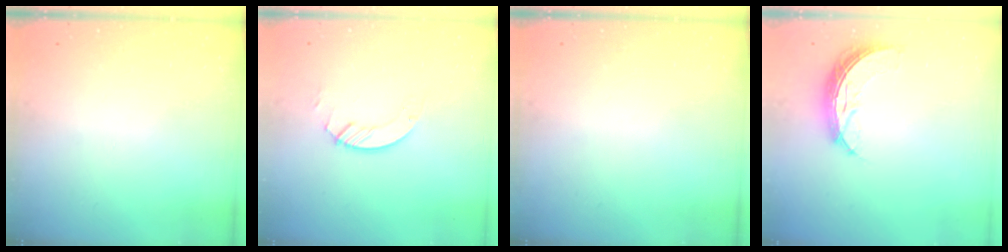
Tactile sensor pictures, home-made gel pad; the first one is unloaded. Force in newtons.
{"total": 3.2, "press": 3.2, "slide": 0.1}
{"total": 0.0}
{"total": 8.1, "press": 8.1, "slide": 0.4}